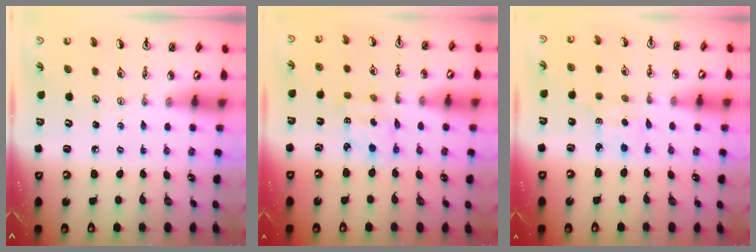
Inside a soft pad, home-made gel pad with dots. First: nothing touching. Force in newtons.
{"total": 2.1, "press": 2.0, "slide": 0.4}
{"total": 2.3, "press": 2.3, "slide": 0.3}